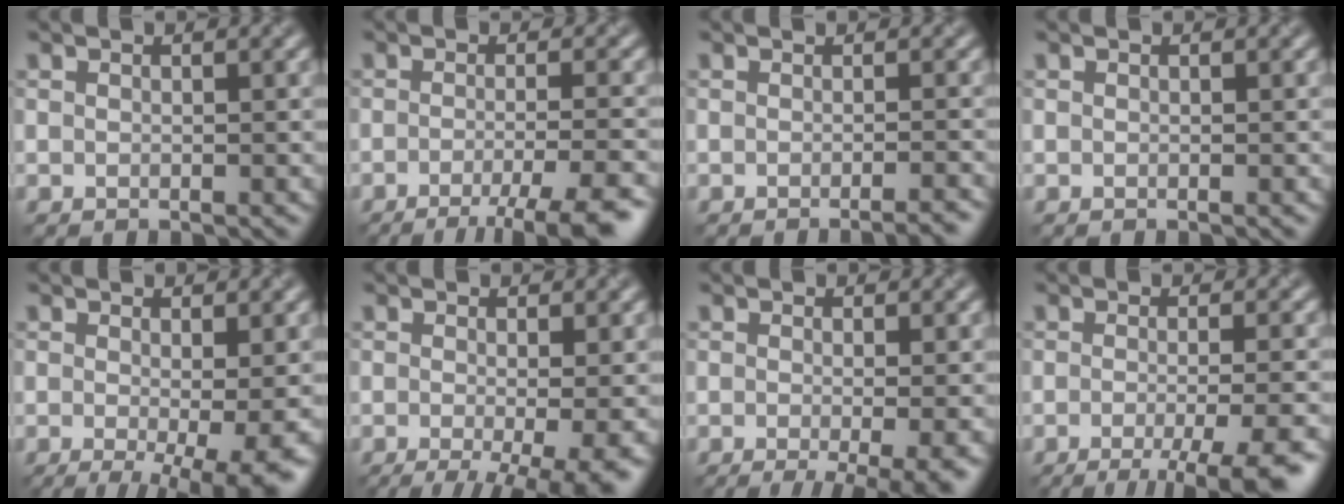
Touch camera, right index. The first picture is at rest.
{"total": 6.6, "force": [-3.9, 1.3, 5.2], "torque": [-0.066, -0.004, -0.056]}
{"total": 2.6, "force": [-1.4, 0.7, 2.1], "torque": [-0.008, 0.002, -0.024]}
{"total": 0.0}
{"total": 7.0, "force": [-2.0, 1.7, 6.5], "torque": [-0.089, -0.017, -0.022]}
{"total": 8.6, "force": [-2.9, 2.8, 7.6], "torque": [-0.091, -0.013, -0.036]}
{"total": 6.2, "force": [-2.5, 1.7, 5.4], "torque": [-0.064, -0.012, -0.030]}
{"total": 7.3, "force": [-4.0, 1.8, 5.9], "torque": [-0.064, -0.009, -0.053]}